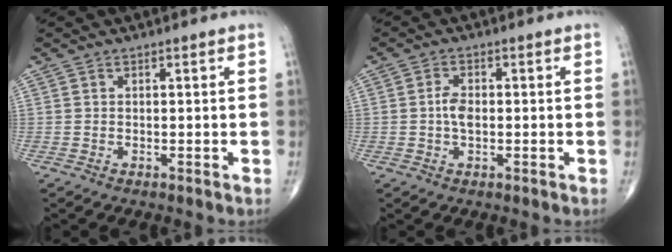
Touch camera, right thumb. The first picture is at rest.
{"total": 3.2, "force": [-0.2, 1.7, 2.7], "torque": [-0.052, 0.005, -0.008]}